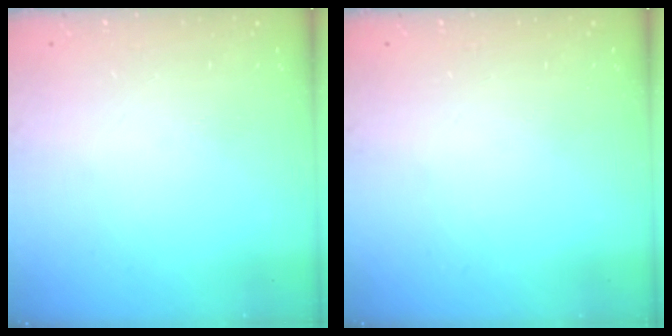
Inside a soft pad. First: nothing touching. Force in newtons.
{"total": 0.0}